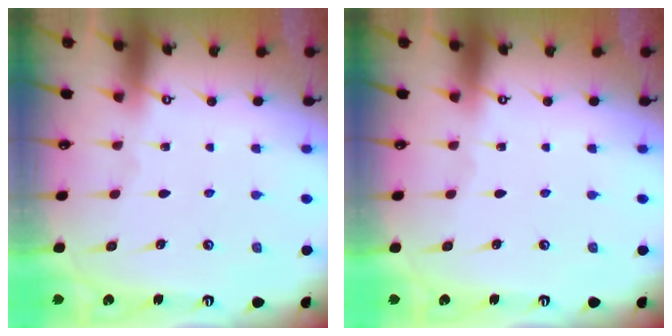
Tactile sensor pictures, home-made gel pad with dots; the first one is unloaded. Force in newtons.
{"total": 0.0}